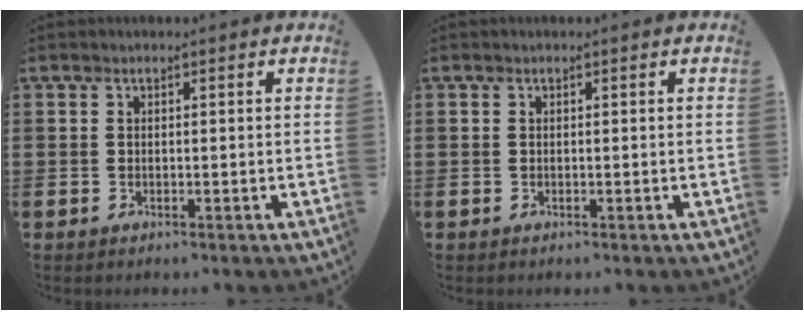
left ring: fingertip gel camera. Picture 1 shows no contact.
{"total": 0.0}